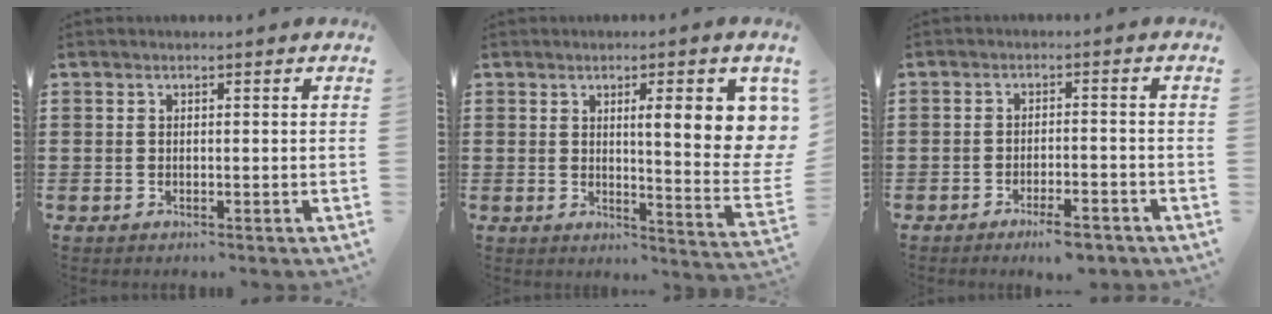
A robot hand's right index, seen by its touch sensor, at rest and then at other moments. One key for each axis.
{"total": 9.5, "fx": 3.6, "fy": 1.8, "fz": 8.7, "tx": -0.127, "ty": -0.019, "tz": 0.052}
{"total": 3.6, "fx": -2.9, "fy": 0.5, "fz": 2.1, "tx": -0.035, "ty": 0.003, "tz": -0.053}